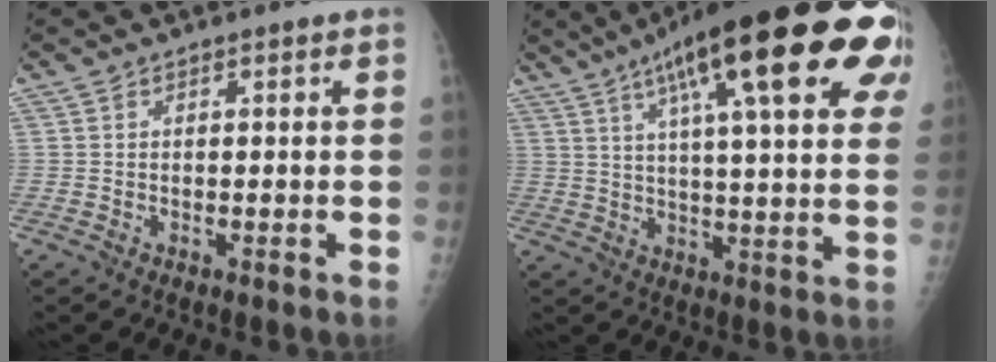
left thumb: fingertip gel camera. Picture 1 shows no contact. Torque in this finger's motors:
{"motor_torque": [0.84, 0.74, 1.92, -0.85, 0.55]}